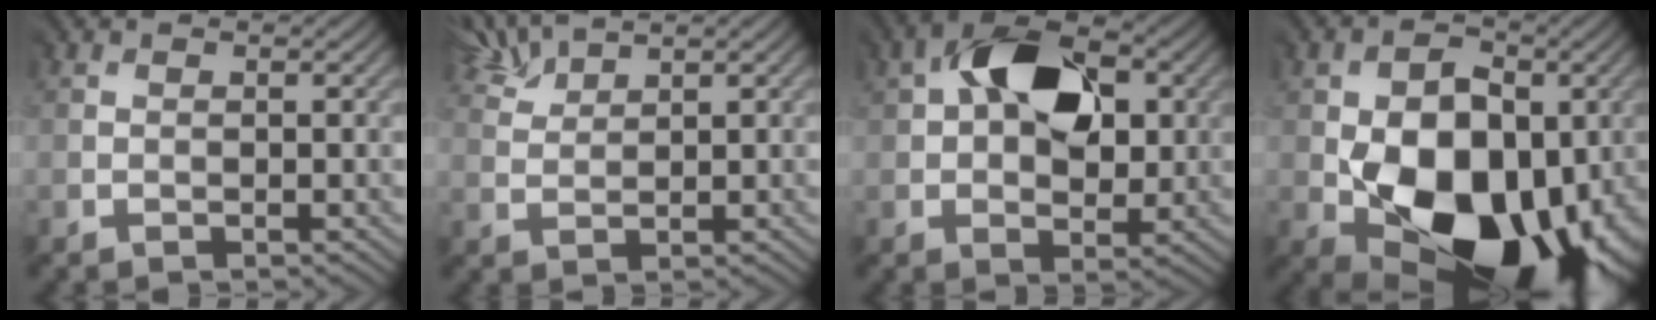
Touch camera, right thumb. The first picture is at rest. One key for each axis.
{"total": 3.7, "fx": 3.5, "fy": 0.8, "fz": 0.9, "tx": -0.032, "ty": 0.013, "tz": 0.078}
{"total": 11.7, "fx": 2.8, "fy": 7.4, "fz": 8.6, "tx": -0.146, "ty": 0.015, "tz": 0.043}
{"total": 17.0, "fx": -3.4, "fy": 11.4, "fz": 12.1, "tx": -0.159, "ty": -0.027, "tz": -0.045}